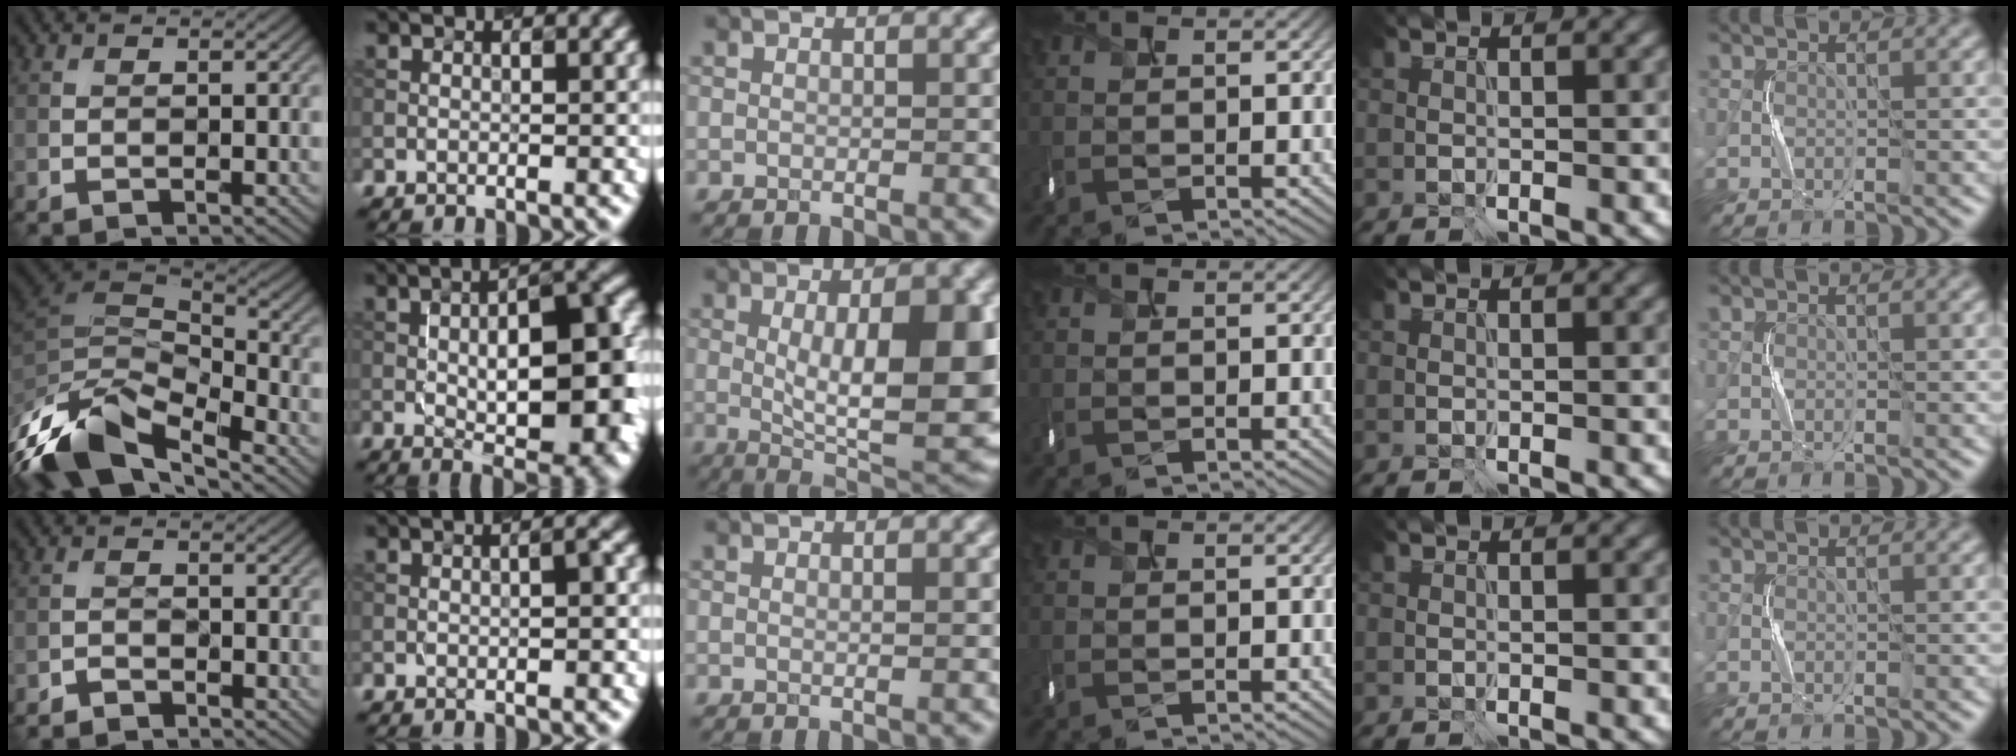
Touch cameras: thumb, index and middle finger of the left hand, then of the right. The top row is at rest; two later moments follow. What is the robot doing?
{"motion": "shake", "object": "box of matches"}